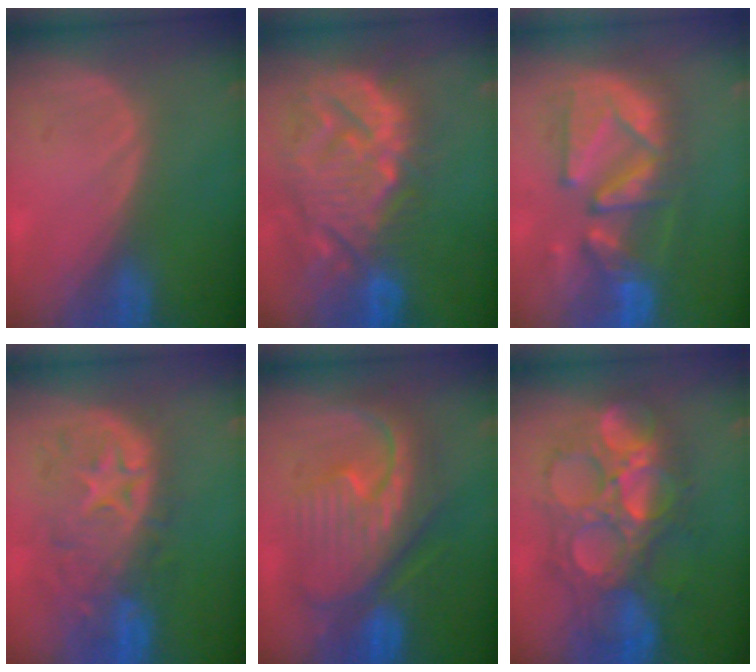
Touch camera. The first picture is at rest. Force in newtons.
{"total": 14.5, "press": 12.4, "slide": 7.6}
{"total": 11.4, "press": 10.8, "slide": 3.7}
{"total": 11.0, "press": 9.8, "slide": 5.1}
{"total": 12.4, "press": 12.3, "slide": 1.4}
{"total": 11.3, "press": 11.3, "slide": 1.2}